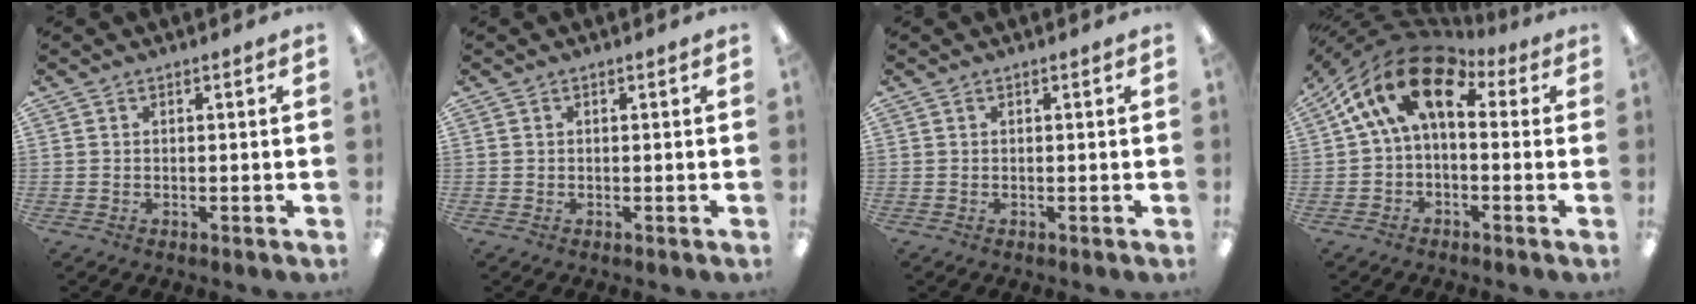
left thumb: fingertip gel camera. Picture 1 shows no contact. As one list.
[{"total": 0.0}, {"total": 0.0}, {"total": 16.0, "force": [4.2, 8.8, 12.7], "torque": [-0.237, -0.004, 0.073]}]